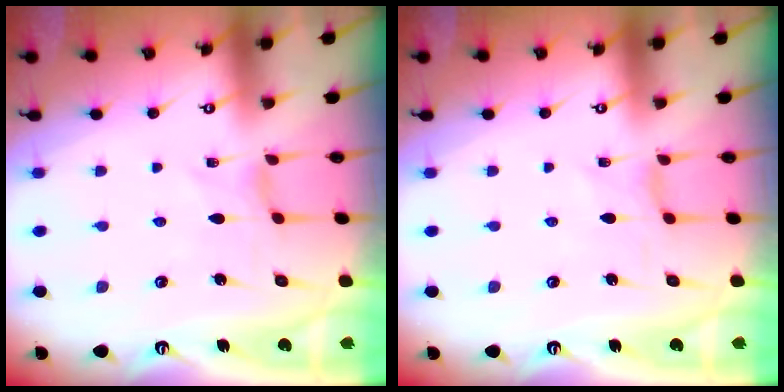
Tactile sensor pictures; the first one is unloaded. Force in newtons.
{"total": 1.2, "press": 1.2, "slide": 0.0}